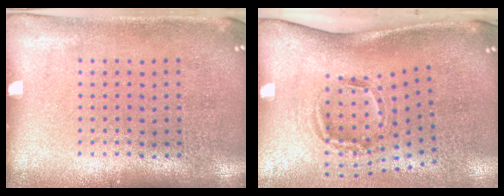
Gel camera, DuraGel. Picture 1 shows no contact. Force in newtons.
{"total": 2.0, "press": 1.2, "slide": 1.6}